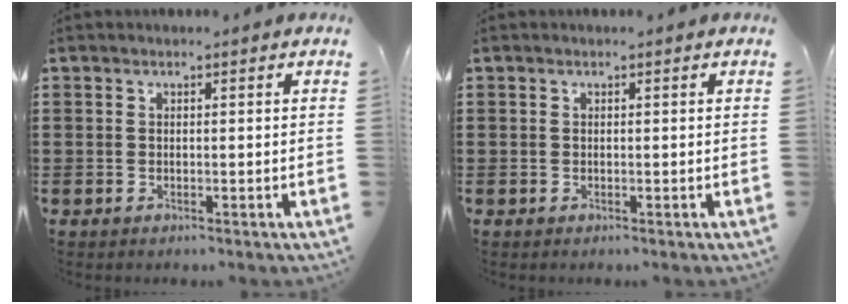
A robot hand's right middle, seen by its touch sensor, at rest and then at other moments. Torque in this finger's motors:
{"motor_torque": [0.00, 0.00, 0.26, 0.00]}